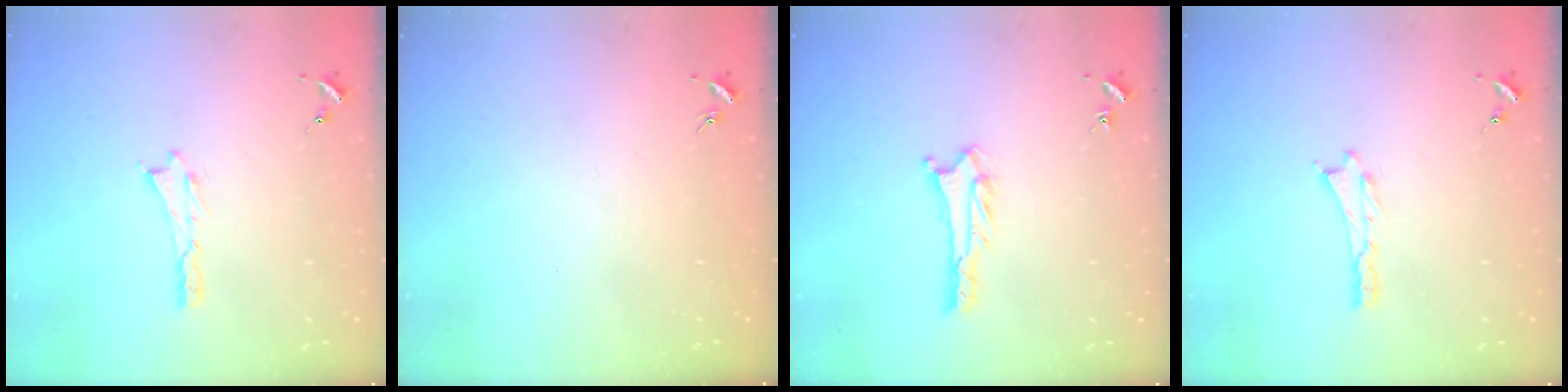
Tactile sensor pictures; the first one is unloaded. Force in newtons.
{"total": 0.0}
{"total": 2.7, "press": 2.7, "slide": 0.2}
{"total": 0.0}